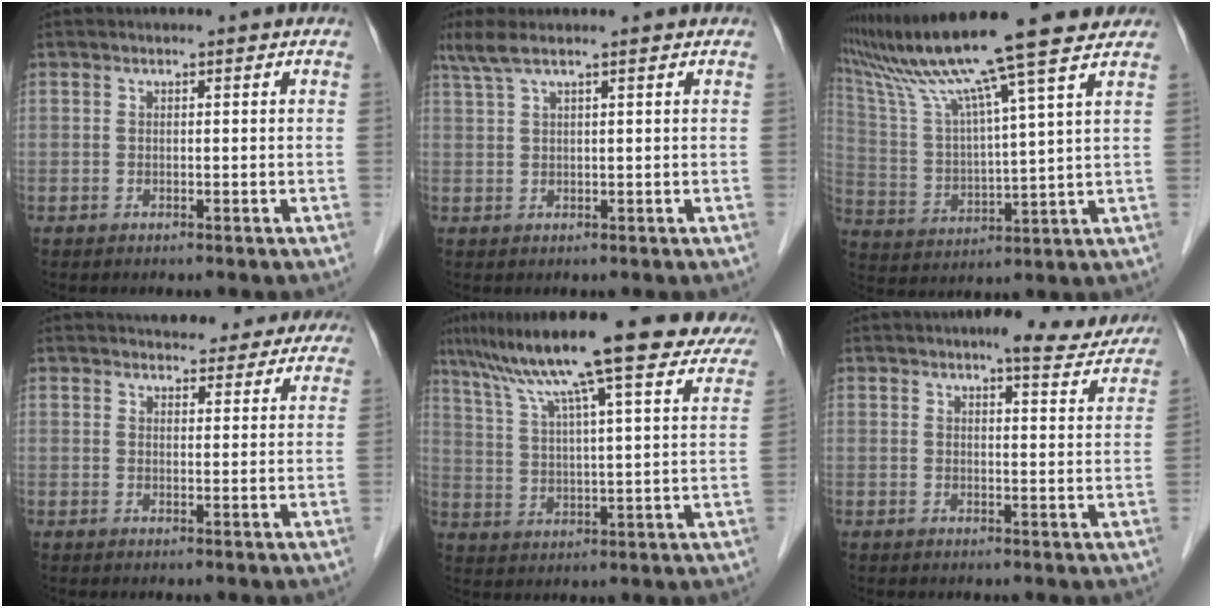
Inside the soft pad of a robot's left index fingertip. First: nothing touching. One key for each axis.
{"total": 4.3, "fx": 3.3, "fy": -0.3, "fz": 2.7, "tx": -0.065, "ty": 0.029, "tz": 0.069}
{"total": 16.6, "fx": 13.6, "fy": -1.9, "fz": 9.4, "tx": -0.173, "ty": 0.006, "tz": 0.222}
{"total": 15.1, "fx": 13.8, "fy": 4.8, "fz": 3.9, "tx": -0.028, "ty": 0.016, "tz": 0.159}
{"total": 26.9, "fx": 22.0, "fy": 2.9, "fz": 15.1, "tx": -0.246, "ty": 0.009, "tz": 0.297}
{"total": 8.4, "fx": 7.5, "fy": 1.7, "fz": 3.4, "tx": -0.036, "ty": -0.001, "tz": 0.075}